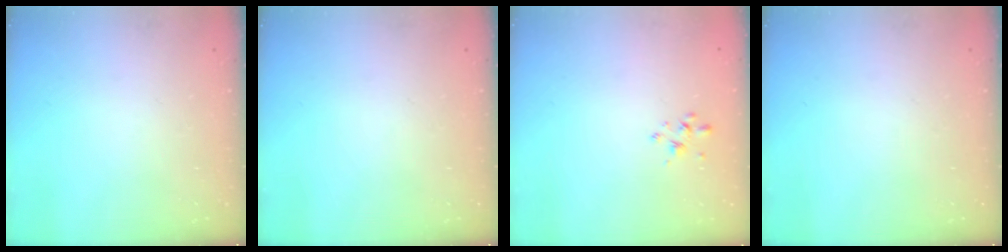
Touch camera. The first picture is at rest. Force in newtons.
{"total": 0.0}
{"total": 2.8, "press": 2.6, "slide": 1.0}
{"total": 0.0}